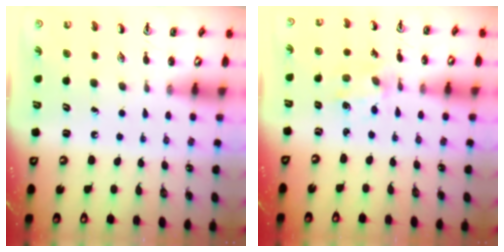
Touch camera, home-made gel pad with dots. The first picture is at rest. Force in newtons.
{"total": 1.6, "press": 1.5, "slide": 0.1}